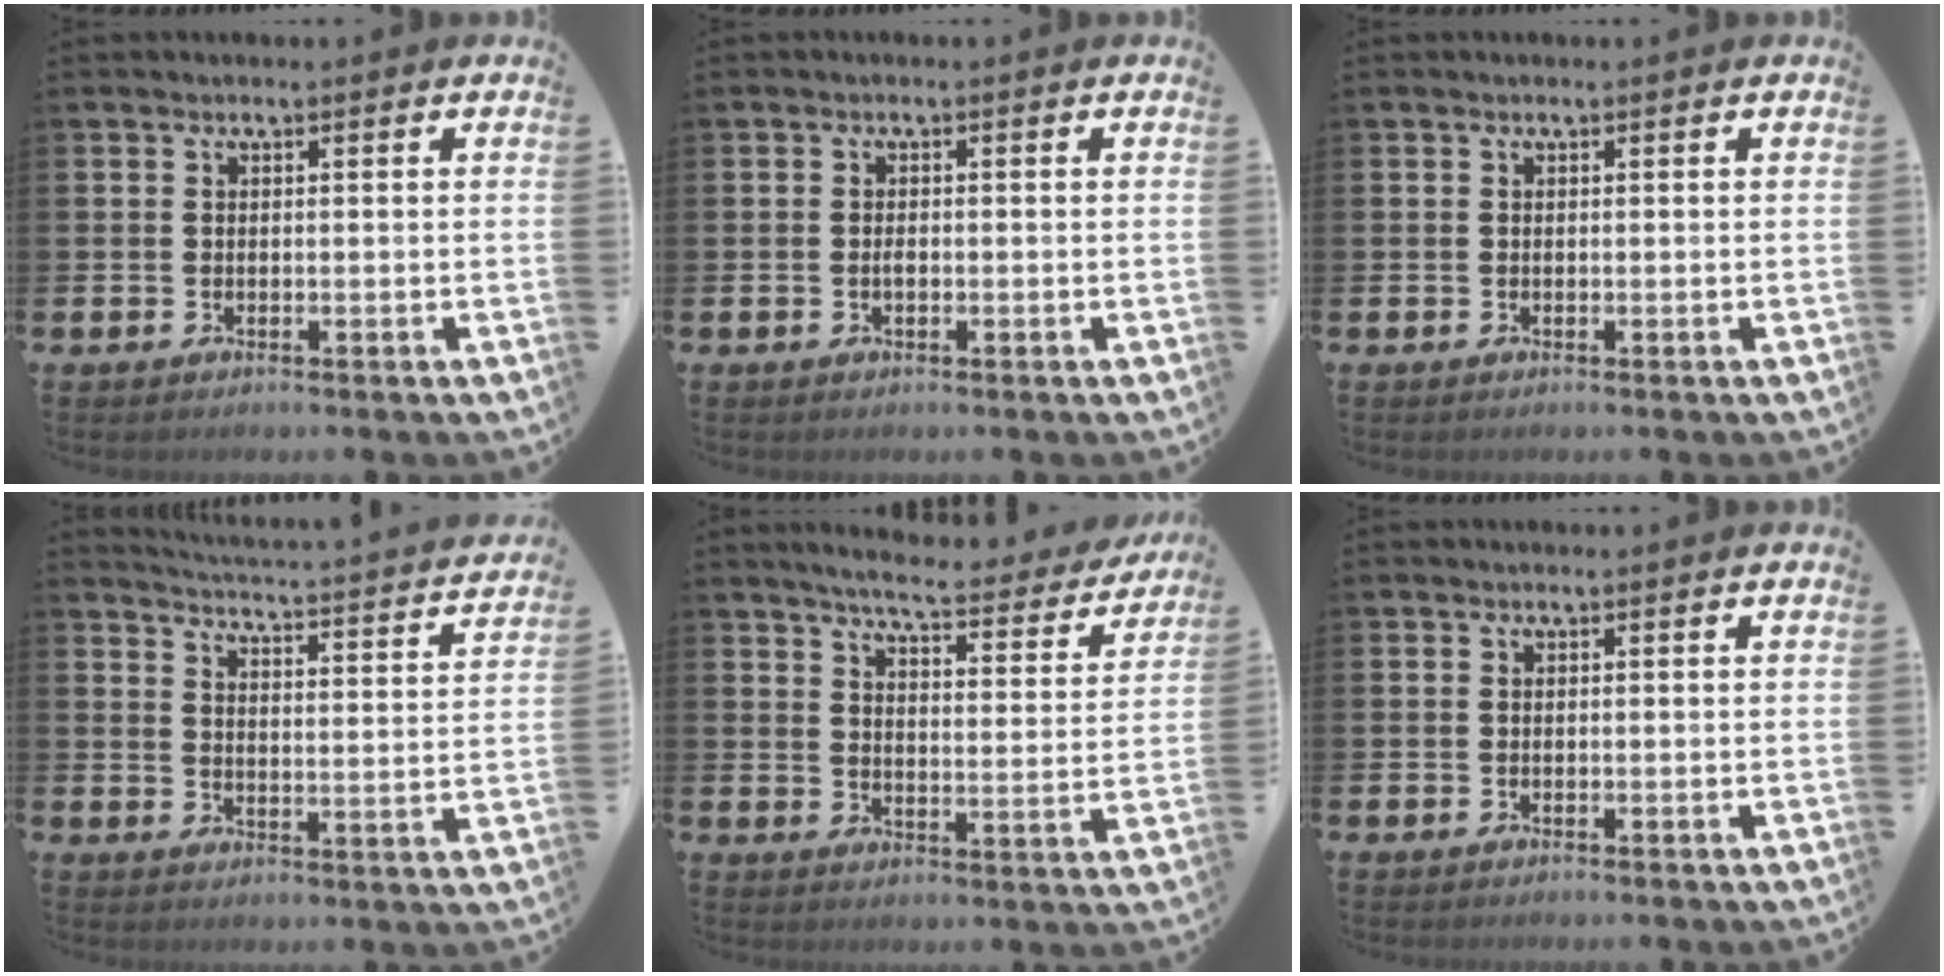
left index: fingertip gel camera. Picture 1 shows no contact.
{"total": 1.0, "force": [-0.3, 0.4, 0.8], "torque": [-0.015, 0.001, -0.006]}
{"total": 0.0}
{"total": 3.5, "force": [3.4, -0.4, 0.8], "torque": [-0.035, -0.041, 0.051]}
{"total": 5.9, "force": [5.5, 0.3, 2.1], "torque": [-0.050, -0.040, 0.089]}
{"total": 0.0}